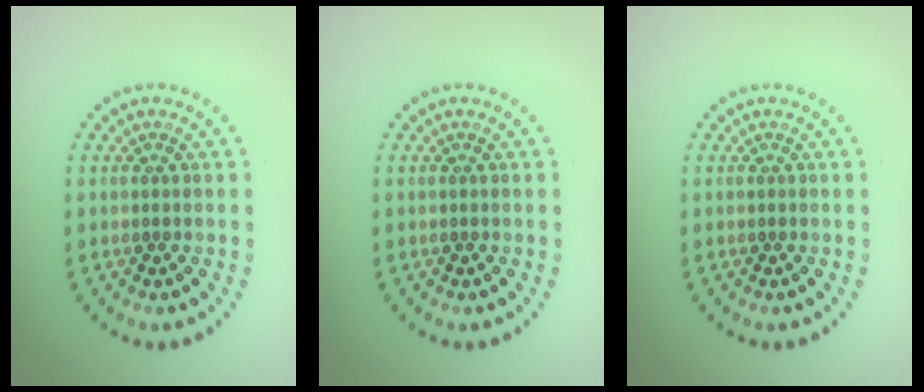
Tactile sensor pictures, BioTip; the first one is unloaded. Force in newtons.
{"total": 0.0}
{"total": 0.0}